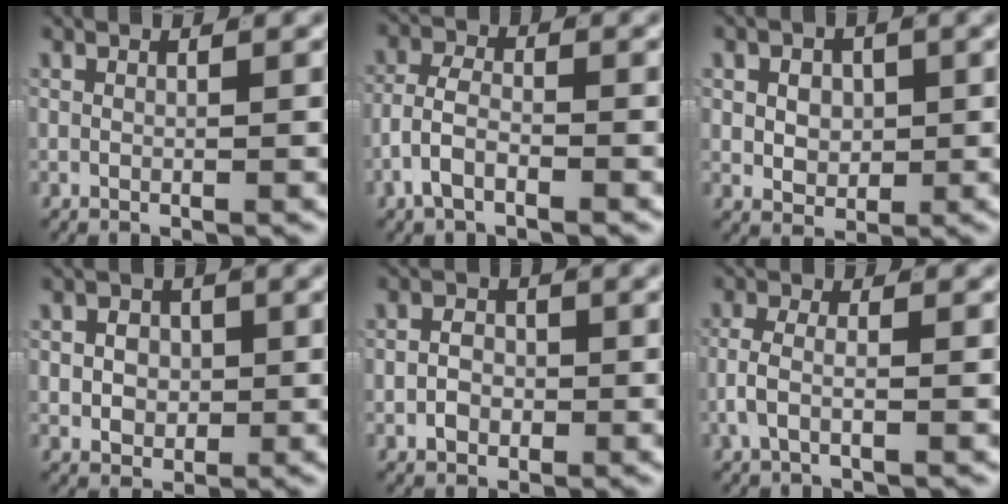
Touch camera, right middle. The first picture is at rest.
{"total": 3.2, "force": [-1.6, 1.7, 2.2], "torque": [-0.037, 0.000, -0.034]}
{"total": 3.1, "force": [0.1, 2.6, 1.8], "torque": [-0.028, -0.019, 0.013]}
{"total": 3.1, "force": [-0.2, 2.6, 1.6], "torque": [-0.018, -0.010, 0.003]}
{"total": 2.1, "force": [-0.8, 1.7, 1.1], "torque": [-0.006, -0.001, -0.014]}
{"total": 2.4, "force": [-1.0, 0.9, 2.0], "torque": [-0.043, 0.000, -0.017]}